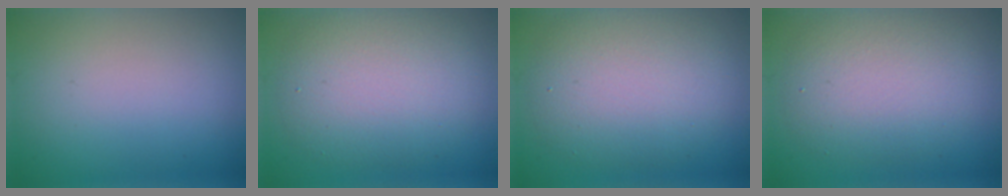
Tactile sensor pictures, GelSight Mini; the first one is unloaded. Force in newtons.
{"total": 6.9, "press": 6.9, "slide": 0.7}
{"total": 7.1, "press": 7.1, "slide": 0.3}
{"total": 5.7, "press": 5.7, "slide": 0.6}